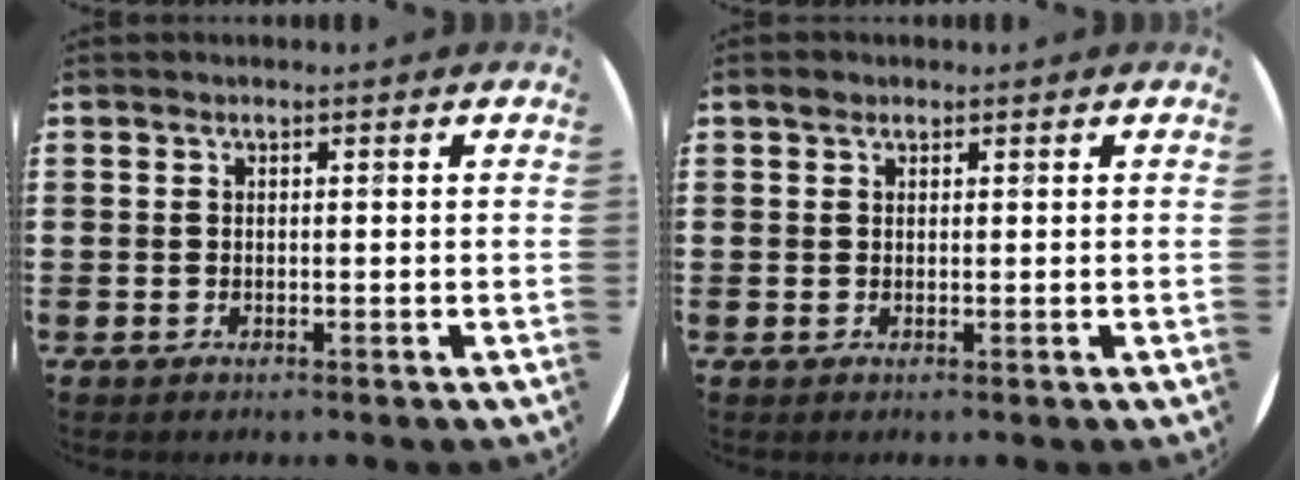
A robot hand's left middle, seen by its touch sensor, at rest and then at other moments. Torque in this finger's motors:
{"motor_torque": [0.23, -0.19, 0.00, 0.00]}